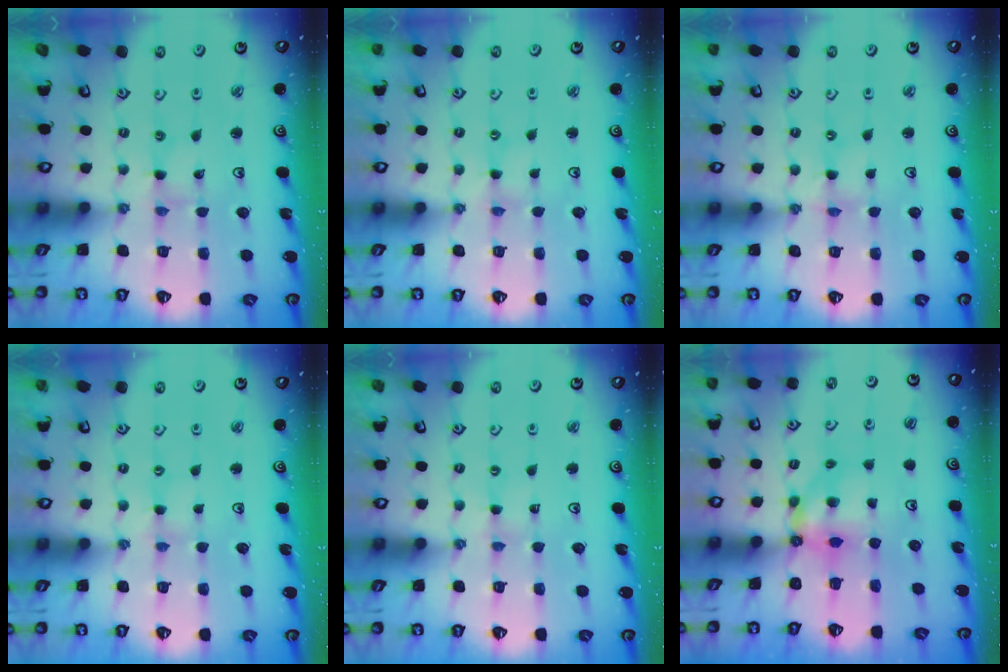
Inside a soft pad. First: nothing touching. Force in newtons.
{"total": 0.8, "press": 0.8, "slide": 0.2}
{"total": 0.0}
{"total": 1.8, "press": 1.7, "slide": 0.3}
{"total": 1.1, "press": 1.1, "slide": 0.2}
{"total": 6.2, "press": 6.2, "slide": 0.5}